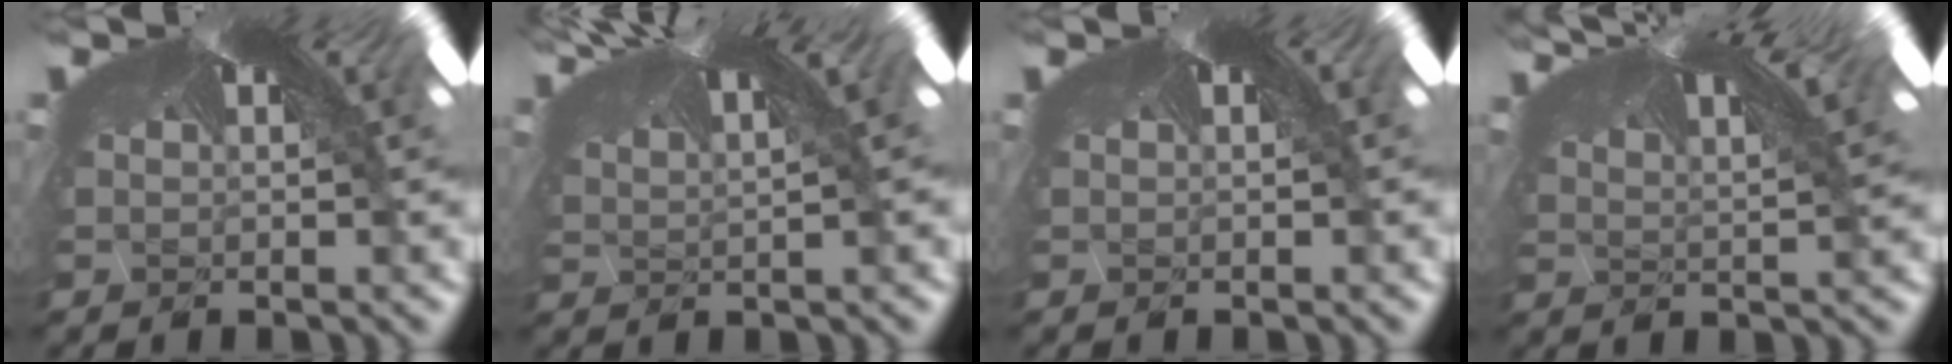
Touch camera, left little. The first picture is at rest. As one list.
[{"total": 0.9, "force": [0.5, 0.0, 0.8], "torque": [-0.030, 0.003, 0.013]}, {"total": 0.0}, {"total": 1.9, "force": [0.4, 0.4, 1.8], "torque": [-0.038, 0.001, 0.015]}]